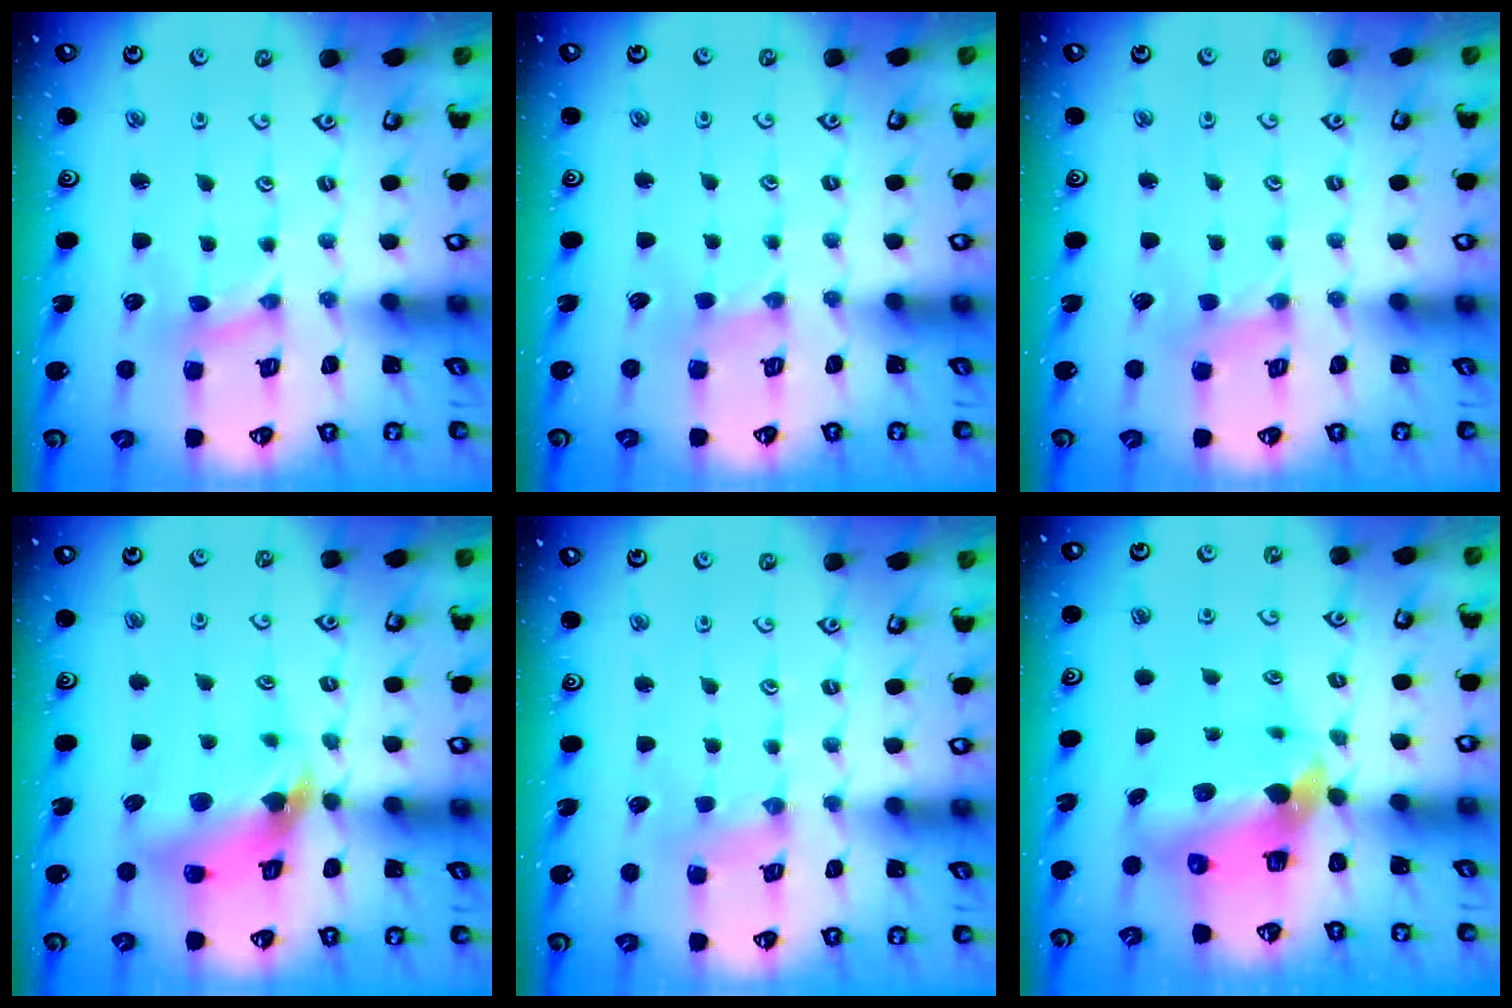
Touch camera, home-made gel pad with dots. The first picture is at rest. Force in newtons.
{"total": 1.1, "press": 1.1, "slide": 0.2}
{"total": 0.0}
{"total": 11.5, "press": 11.4, "slide": 1.5}
{"total": 1.3, "press": 1.2, "slide": 0.2}
{"total": 8.6, "press": 8.5, "slide": 1.5}